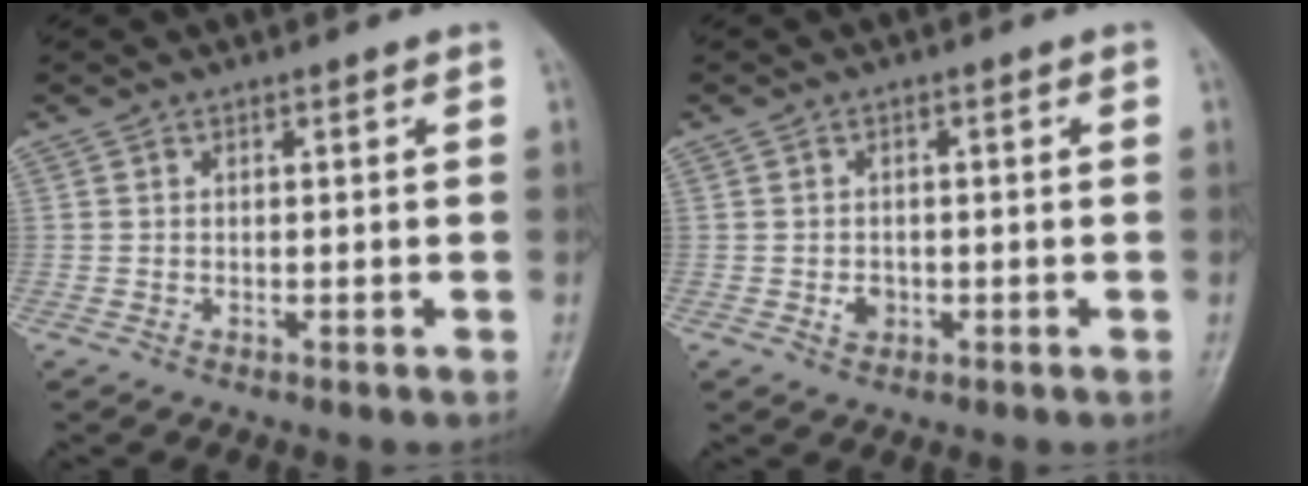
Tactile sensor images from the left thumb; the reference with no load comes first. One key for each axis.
{"total": 2.3, "fx": -0.7, "fy": 1.9, "fz": 1.1, "tx": -0.008, "ty": 0.003, "tz": -0.008}